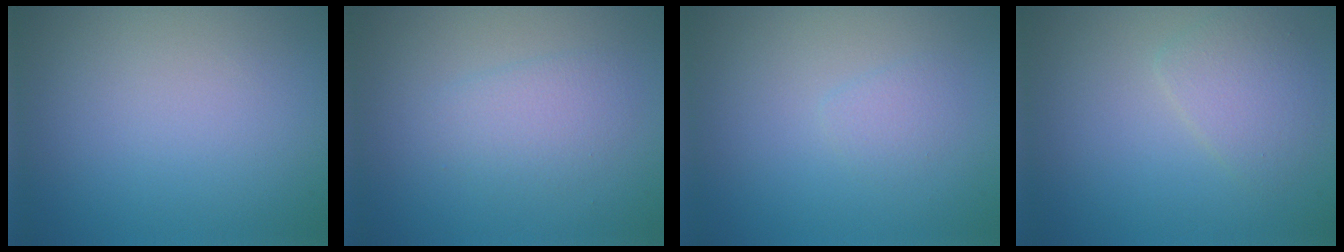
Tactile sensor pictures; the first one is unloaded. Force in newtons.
{"total": 2.1, "press": 2.1, "slide": 0.1}
{"total": 1.0, "press": 1.0, "slide": 0.1}
{"total": 2.4, "press": 2.4, "slide": 0.1}